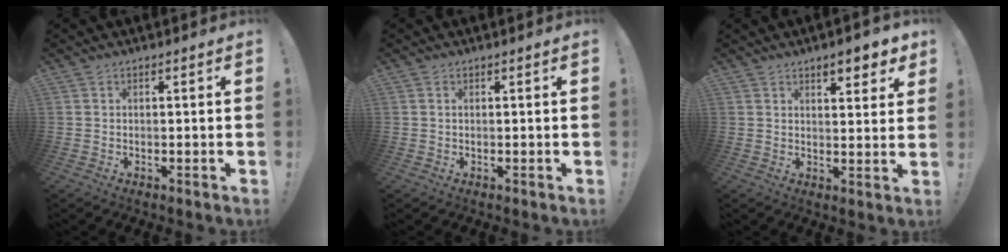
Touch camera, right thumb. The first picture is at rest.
{"total": 0.7, "force": [0.2, 0.4, 0.5], "torque": [-0.010, 0.004, 0.003]}
{"total": 6.7, "force": [4.6, 2.1, 4.4], "torque": [-0.044, -0.027, 0.075]}